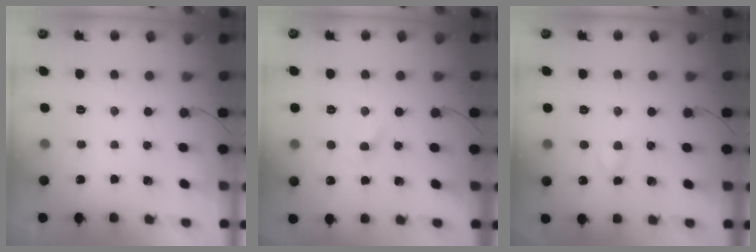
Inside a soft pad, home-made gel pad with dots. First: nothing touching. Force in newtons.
{"total": 1.6, "press": 1.4, "slide": 0.8}
{"total": 2.8, "press": 2.6, "slide": 1.2}